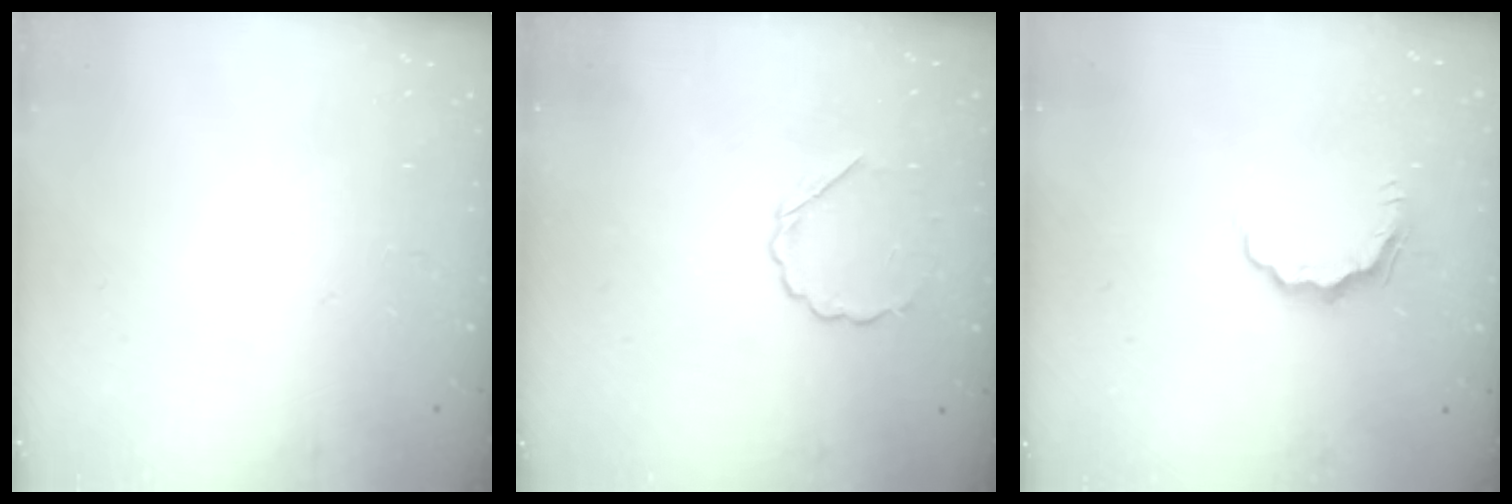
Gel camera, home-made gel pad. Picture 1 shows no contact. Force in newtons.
{"total": 4.9, "press": 4.7, "slide": 1.3}
{"total": 5.8, "press": 5.8, "slide": 0.6}